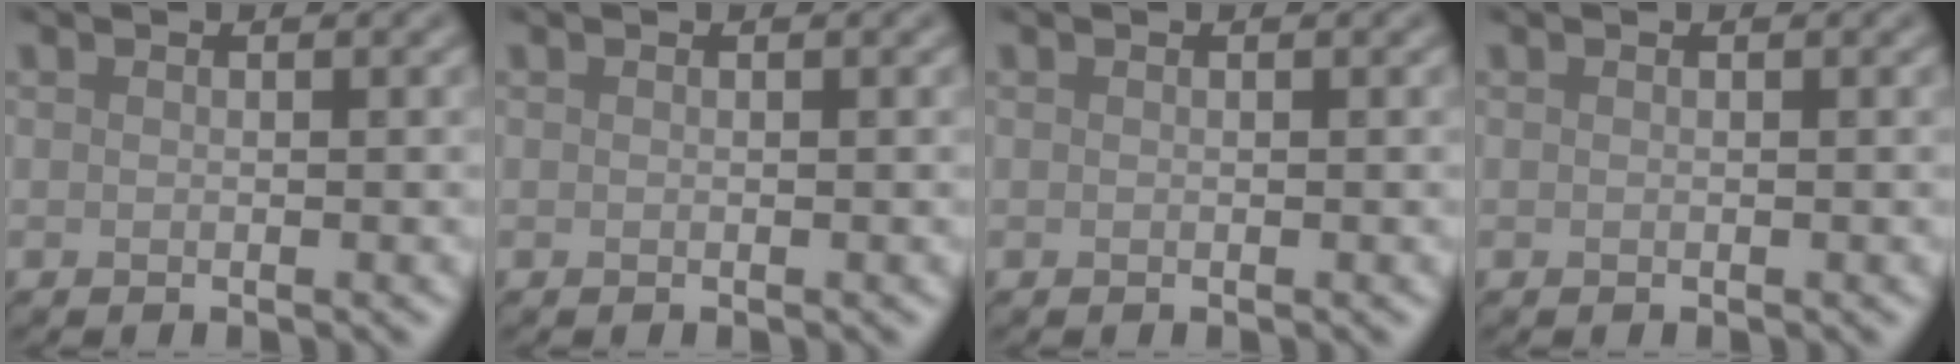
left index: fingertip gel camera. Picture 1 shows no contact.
{"total": 0.0}
{"total": 0.0}
{"total": 0.0}